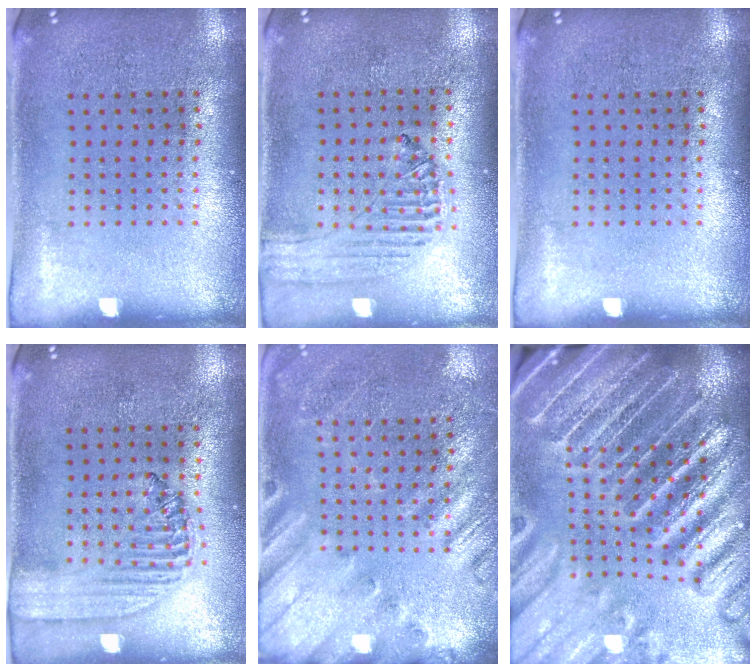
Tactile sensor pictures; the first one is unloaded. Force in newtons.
{"total": 0.5, "press": 0.5, "slide": 0.2}
{"total": 0.0}
{"total": 1.5, "press": 1.4, "slide": 0.5}
{"total": 2.4, "press": 2.0, "slide": 1.3}
{"total": 5.4, "press": 4.7, "slide": 2.6}